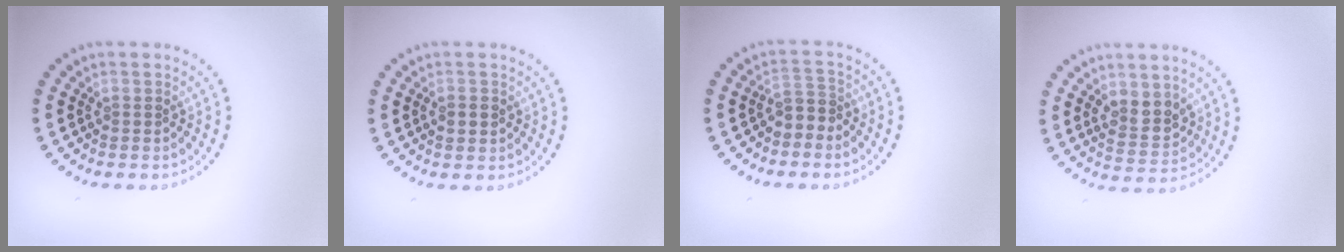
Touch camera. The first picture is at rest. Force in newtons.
{"total": 1.7, "press": 1.7, "slide": 0.1}
{"total": 1.8, "press": 1.5, "slide": 1.0}
{"total": 2.8, "press": 2.7, "slide": 0.9}